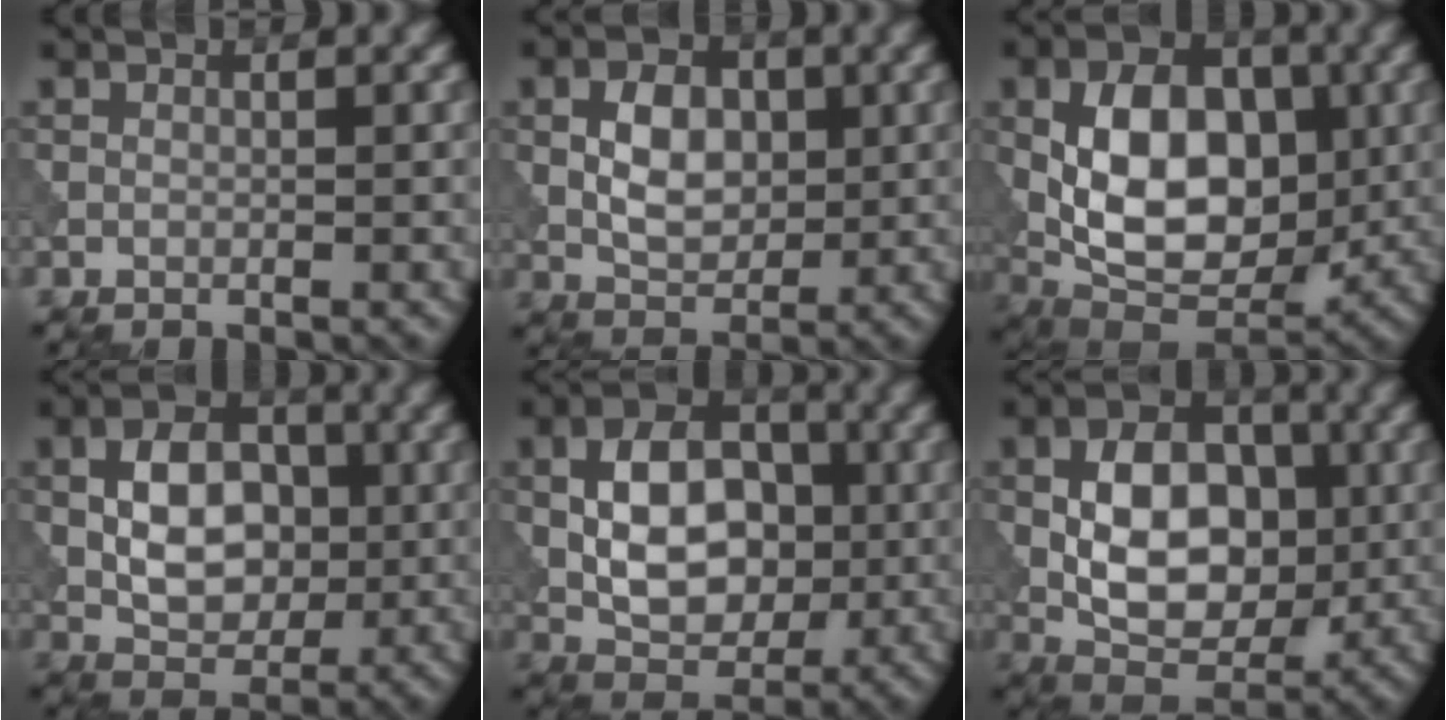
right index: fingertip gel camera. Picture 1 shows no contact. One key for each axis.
{"total": 4.5, "fx": 0.4, "fy": 3.0, "fz": 3.4, "tx": -0.059, "ty": 0.001, "tz": 0.004}
{"total": 10.3, "fx": 0.3, "fy": 6.4, "fz": 8.1, "tx": -0.144, "ty": -0.004, "tz": 0.003}
{"total": 6.1, "fx": 0.1, "fy": 4.1, "fz": 4.5, "tx": -0.069, "ty": 0.002, "tz": 0.003}
{"total": 7.5, "fx": 0.0, "fy": 5.0, "fz": 5.6, "tx": -0.093, "ty": 0.002, "tz": -0.003}
{"total": 8.3, "fx": 0.0, "fy": 5.3, "fz": 6.4, "tx": -0.107, "ty": 0.001, "tz": -0.004}